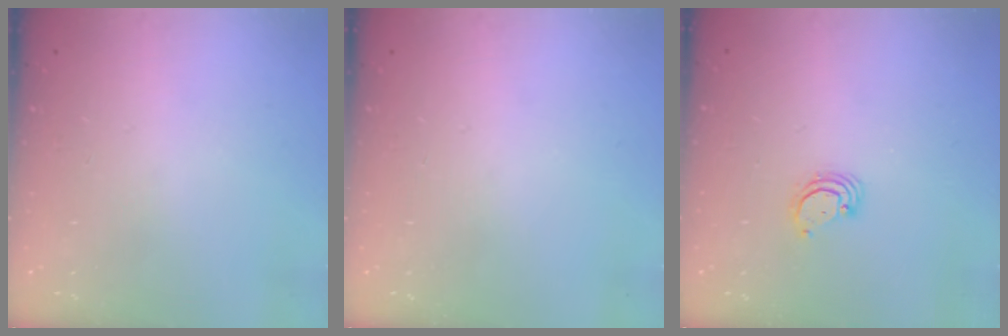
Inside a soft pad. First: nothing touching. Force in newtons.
{"total": 0.0}
{"total": 2.9, "press": 2.9, "slide": 0.3}